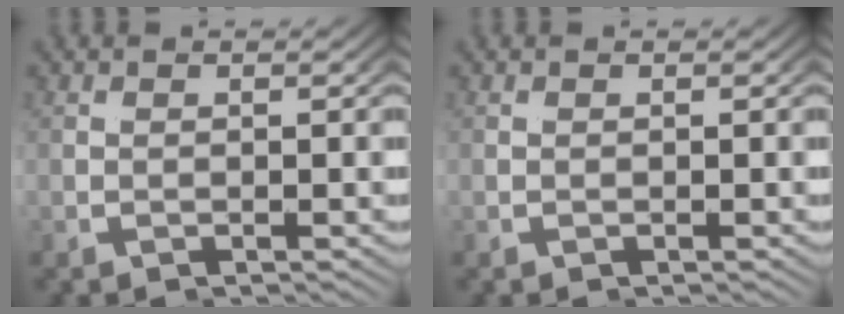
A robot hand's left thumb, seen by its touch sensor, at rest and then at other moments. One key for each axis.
{"total": 0.0}